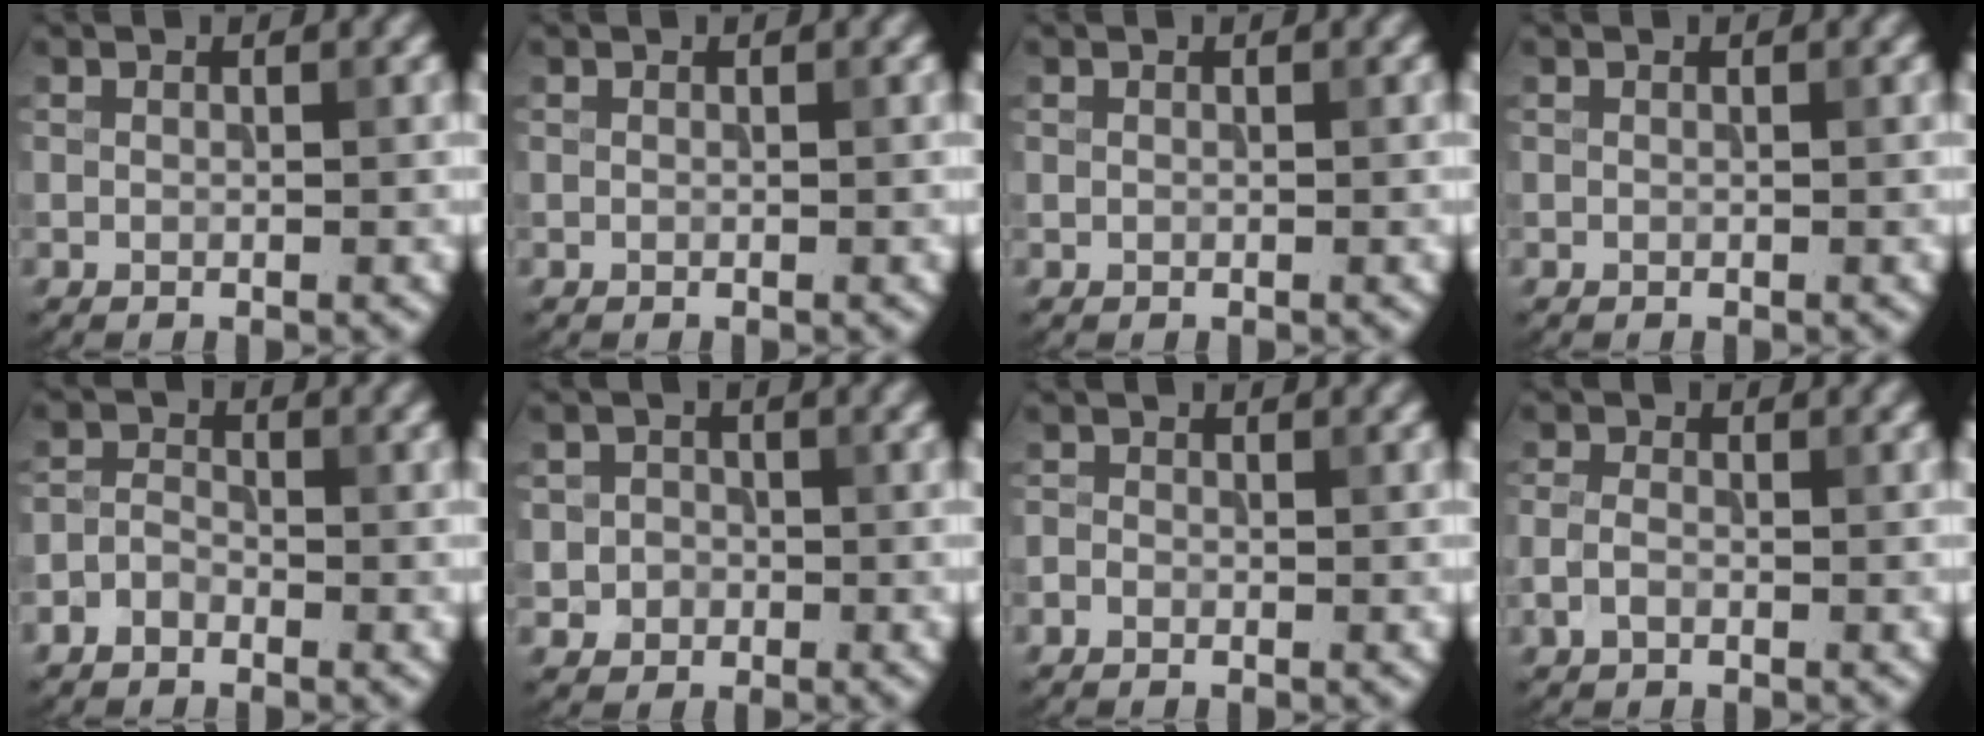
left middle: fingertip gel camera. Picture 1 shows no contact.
{"total": 0.0}
{"total": 0.0}
{"total": 0.0}
{"total": 1.9, "force": [-1.2, 1.2, 0.7], "torque": [-0.012, 0.006, -0.030]}
{"total": 2.4, "force": [-0.4, 2.3, 0.5], "torque": [0.016, -0.002, -0.018]}
{"total": 0.8, "force": [-0.5, 0.5, 0.2], "torque": [-0.003, 0.000, -0.013]}
{"total": 1.7, "force": [-0.7, 1.1, 1.1], "torque": [-0.023, 0.004, -0.018]}